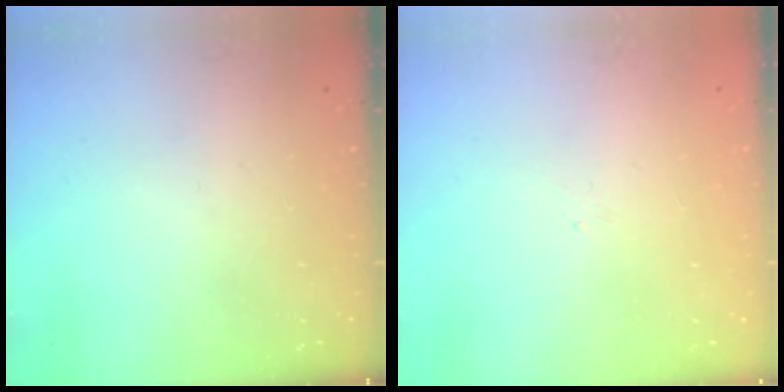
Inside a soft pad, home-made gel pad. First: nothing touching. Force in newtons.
{"total": 1.3, "press": 1.2, "slide": 0.5}